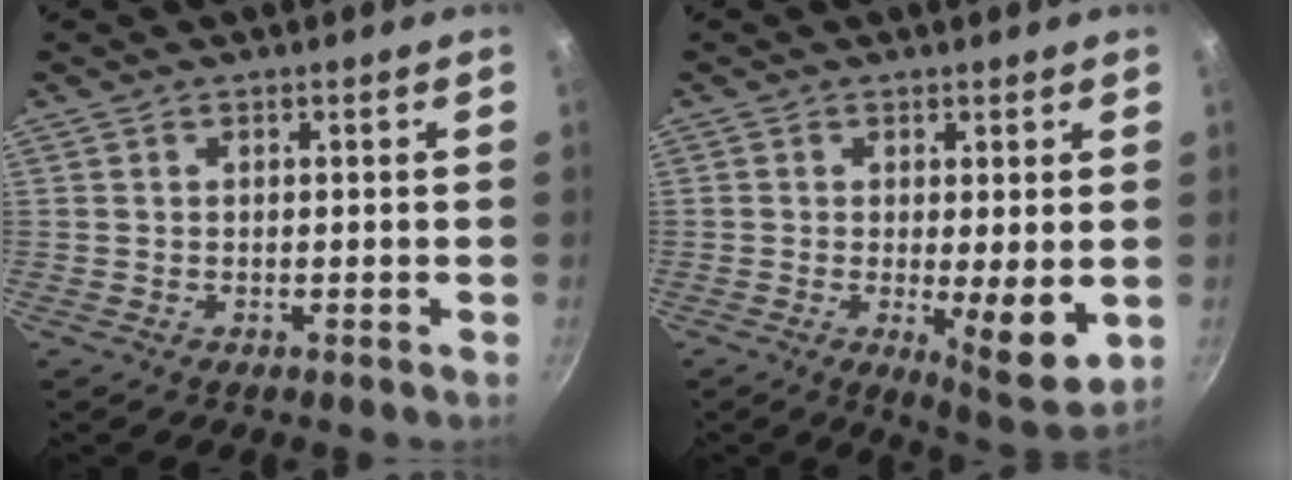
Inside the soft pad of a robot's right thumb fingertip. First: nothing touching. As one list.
[{"total": 8.4, "force": [-0.7, 2.2, 8.1], "torque": [-0.108, -0.027, -0.003]}]